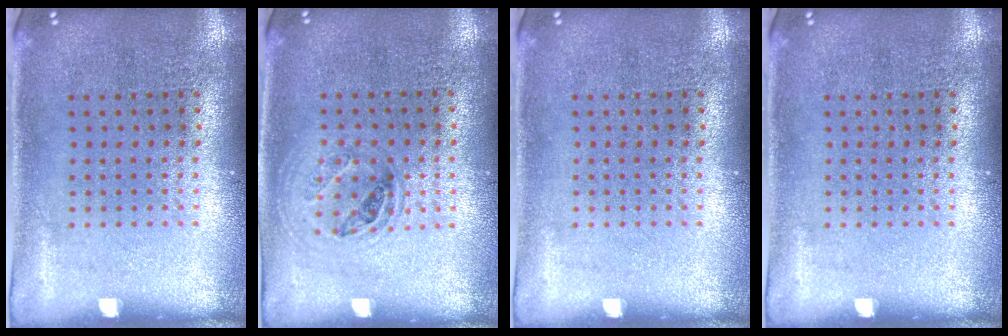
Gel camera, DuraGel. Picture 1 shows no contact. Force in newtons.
{"total": 0.9, "press": 0.9, "slide": 0.2}
{"total": 0.0}
{"total": 0.0}